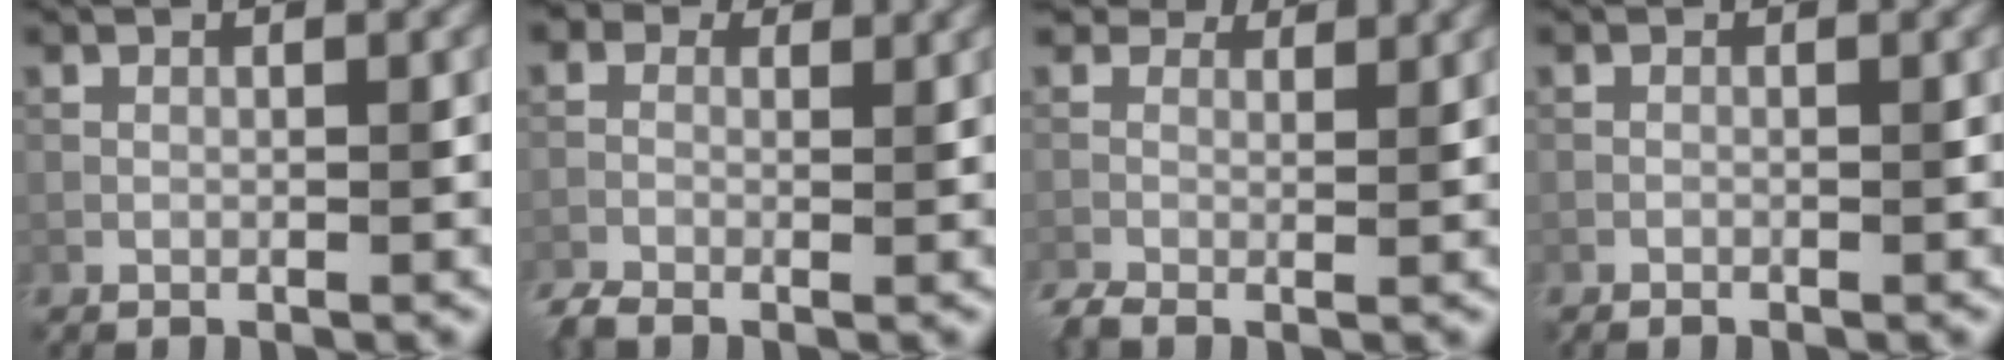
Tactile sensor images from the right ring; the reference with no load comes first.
{"total": 3.3, "force": [-0.9, 2.4, 2.1], "torque": [-0.043, -0.001, -0.018]}
{"total": 4.1, "force": [2.1, 2.4, 2.5], "torque": [-0.055, -0.001, 0.023]}
{"total": 0.5, "force": [-0.5, 0.0, 0.0], "torque": [-0.004, -0.002, -0.008]}